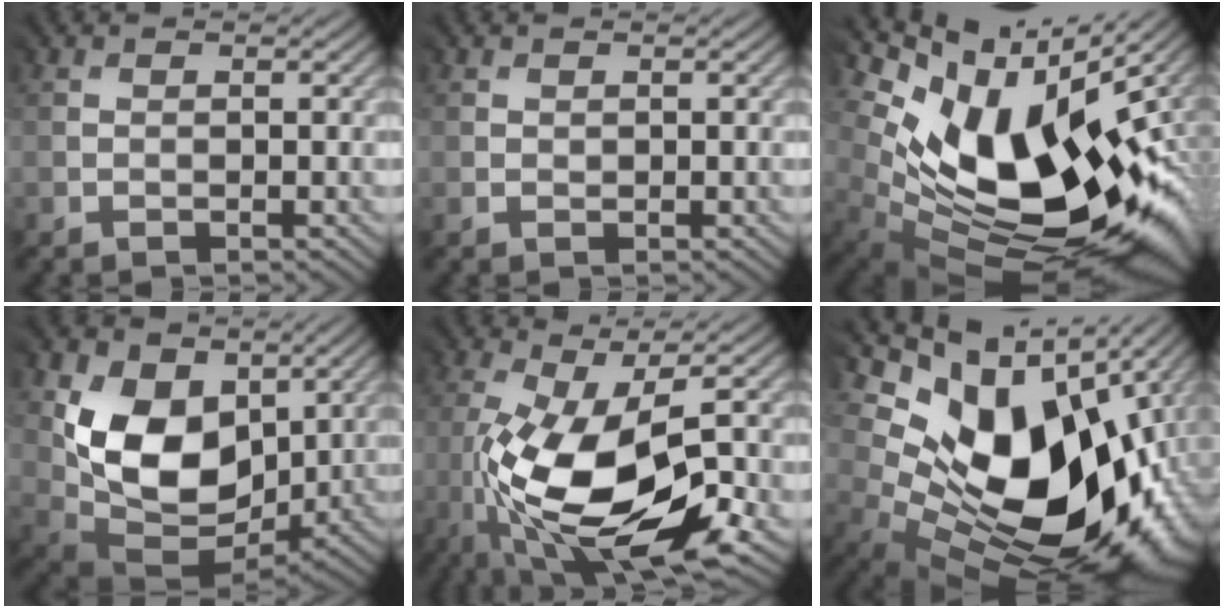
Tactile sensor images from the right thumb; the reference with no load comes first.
{"total": 0.8, "force": [0.5, 0.7, 0.3], "torque": [-0.002, 0.000, 0.010]}
{"total": 15.2, "force": [2.2, 8.8, 12.2], "torque": [-0.191, -0.027, 0.056]}
{"total": 11.6, "force": [3.5, 8.5, 7.0], "torque": [-0.148, -0.008, 0.065]}
{"total": 14.8, "force": [-5.1, 6.0, 12.5], "torque": [-0.256, -0.033, -0.086]}
{"total": 18.0, "force": [1.3, 11.8, 13.5], "torque": [-0.219, -0.038, 0.060]}